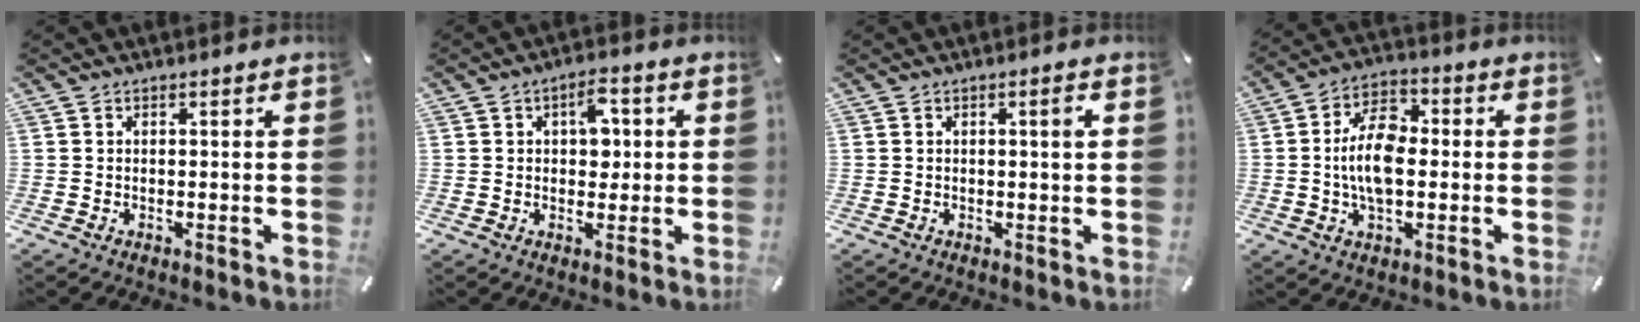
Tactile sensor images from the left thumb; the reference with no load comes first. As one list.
[{"total": 6.5, "force": [1.3, 4.1, 4.8], "torque": [-0.048, -0.006, 0.013]}, {"total": 2.1, "force": [0.5, 0.1, 2.0], "torque": [-0.031, -0.003, 0.005]}, {"total": 12.0, "force": [-0.7, 7.2, 9.5], "torque": [-0.190, 0.004, -0.017]}]